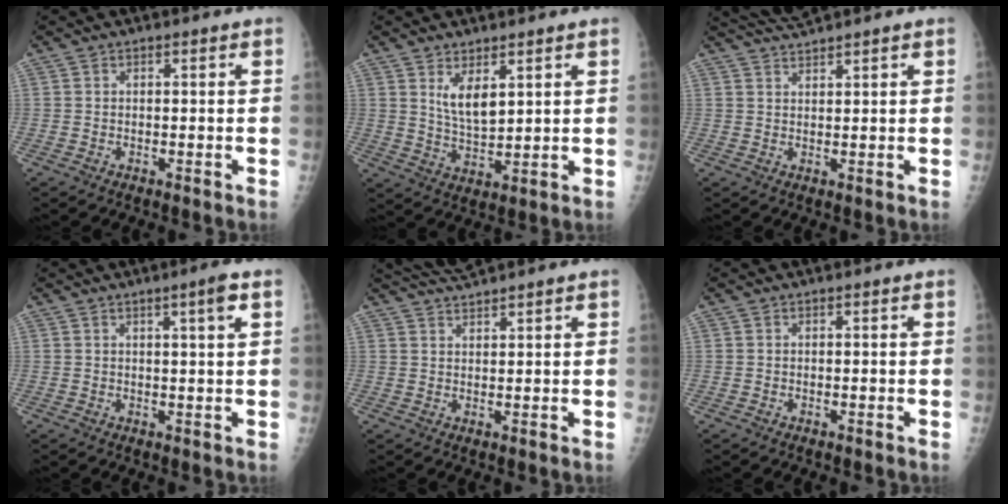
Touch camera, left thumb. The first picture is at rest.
{"total": 6.1, "force": [3.0, 2.6, 4.7], "torque": [-0.075, -0.030, 0.066]}
{"total": 3.4, "force": [3.2, -0.7, 0.6], "torque": [-0.014, -0.003, 0.069]}
{"total": 3.5, "force": [1.7, -0.2, 3.0], "torque": [-0.048, -0.007, 0.029]}
{"total": 3.9, "force": [3.7, -0.5, 1.0], "torque": [-0.022, -0.004, 0.076]}
{"total": 0.0}